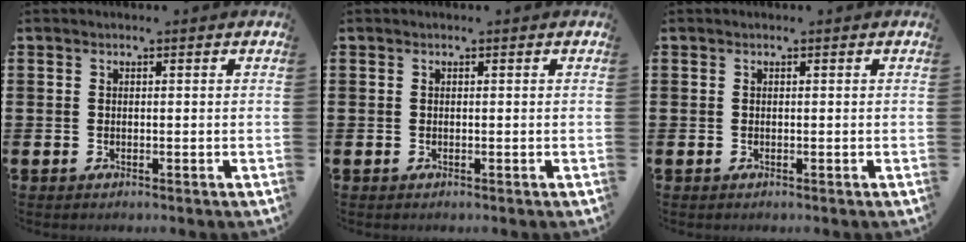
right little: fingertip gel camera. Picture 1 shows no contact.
{"total": 0.0}
{"total": 0.0}